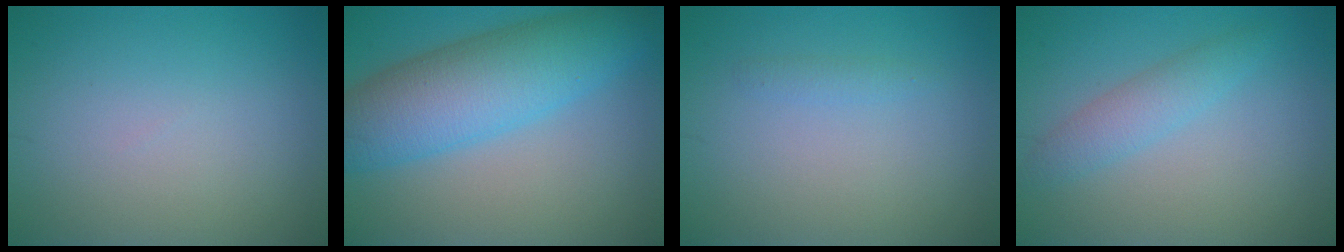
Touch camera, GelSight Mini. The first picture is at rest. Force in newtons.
{"total": 8.6, "press": 8.6, "slide": 0.1}
{"total": 0.8, "press": 0.8, "slide": 0.1}
{"total": 2.4, "press": 2.4, "slide": 0.1}